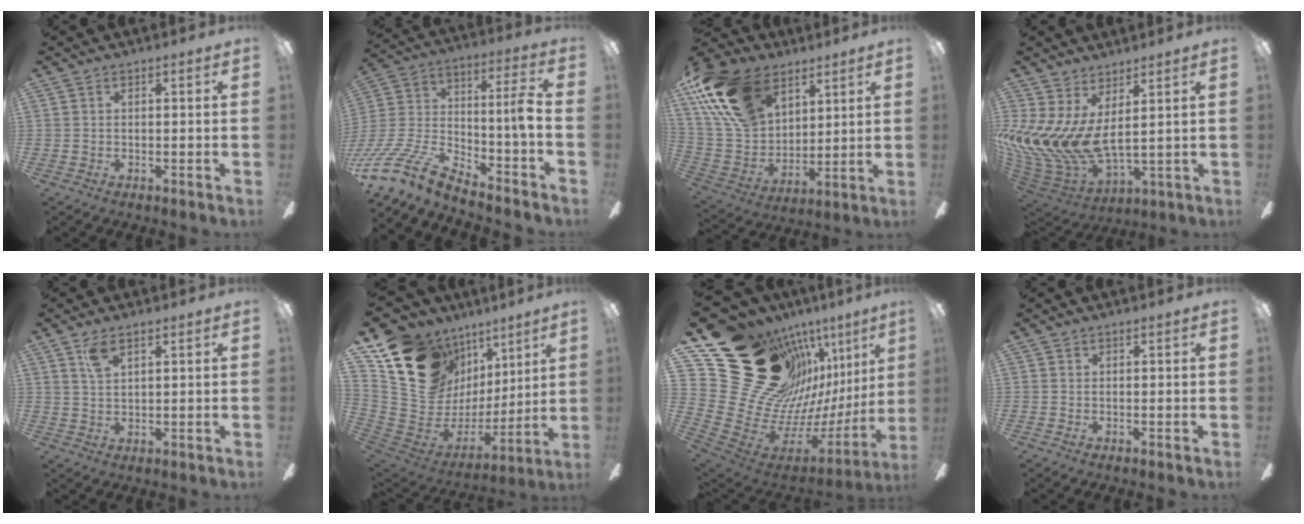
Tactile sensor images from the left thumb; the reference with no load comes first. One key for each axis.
{"total": 16.4, "fx": -9.6, "fy": 3.3, "fz": 12.9, "tx": -0.278, "ty": 0.020, "tz": -0.185}
{"total": 21.2, "fx": 12.0, "fy": 13.0, "fz": 11.7, "tx": -0.272, "ty": -0.041, "tz": 0.224}
{"total": 12.2, "fx": 2.9, "fy": 6.4, "fz": 9.9, "tx": -0.241, "ty": -0.051, "tz": 0.057}
{"total": 4.1, "fx": 2.6, "fy": 1.4, "fz": 2.8, "tx": -0.063, "ty": 0.003, "tz": 0.046}
{"total": 19.9, "fx": 11.1, "fy": 14.5, "fz": 8.1, "tx": -0.153, "ty": -0.060, "tz": 0.231}
{"total": 26.0, "fx": 15.8, "fy": 15.4, "fz": 13.7, "tx": -0.207, "ty": -0.181, "tz": 0.360}
{"total": 0.0}